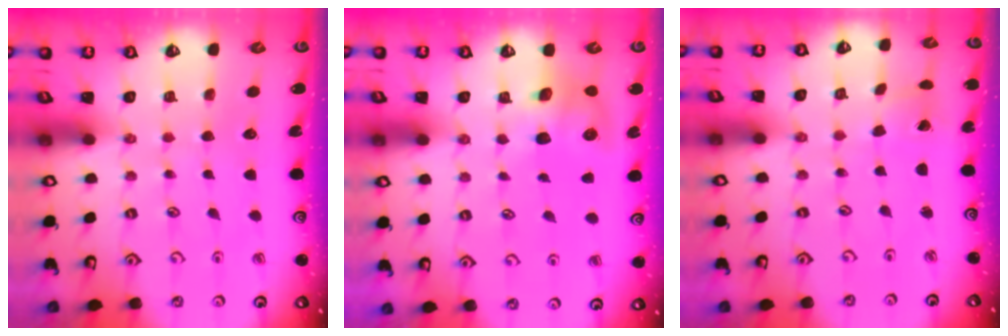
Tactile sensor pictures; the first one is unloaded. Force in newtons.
{"total": 7.4, "press": 7.3, "slide": 1.0}
{"total": 1.1, "press": 1.1, "slide": 0.0}